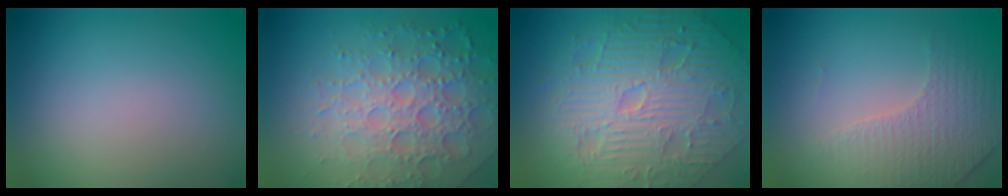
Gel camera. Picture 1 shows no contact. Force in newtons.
{"total": 5.4, "press": 5.2, "slide": 1.5}
{"total": 11.7, "press": 7.5, "slide": 9.0}
{"total": 4.3, "press": 3.0, "slide": 3.1}